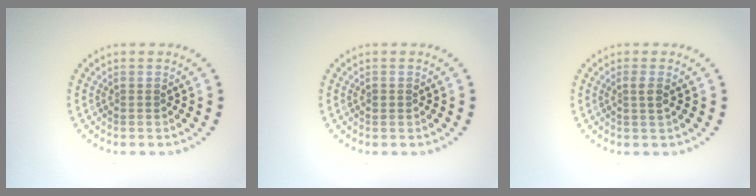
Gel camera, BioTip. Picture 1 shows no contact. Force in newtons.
{"total": 0.7, "press": 0.7, "slide": 0.0}
{"total": 1.2, "press": 1.0, "slide": 0.8}